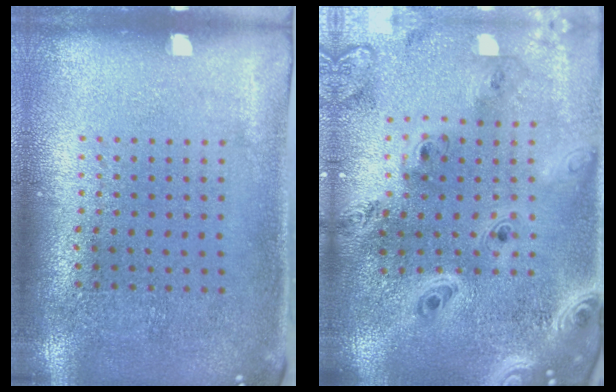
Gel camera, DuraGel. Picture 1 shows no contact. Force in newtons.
{"total": 4.1, "press": 3.0, "slide": 2.7}